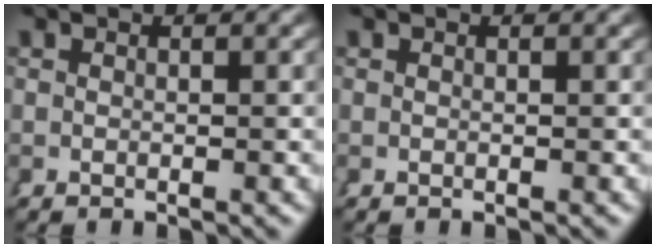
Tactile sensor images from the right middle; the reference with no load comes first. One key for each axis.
{"total": 0.0}